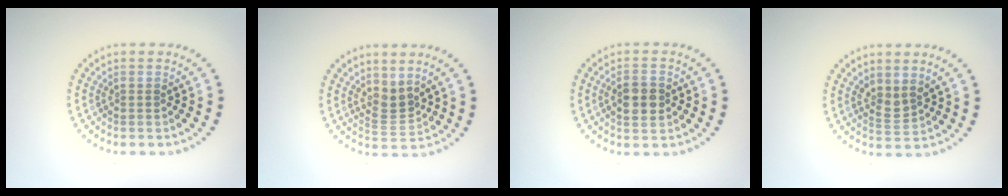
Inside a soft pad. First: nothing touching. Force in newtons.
{"total": 2.3, "press": 1.6, "slide": 1.6}
{"total": 3.0, "press": 3.0, "slide": 0.2}
{"total": 1.9, "press": 1.4, "slide": 1.2}